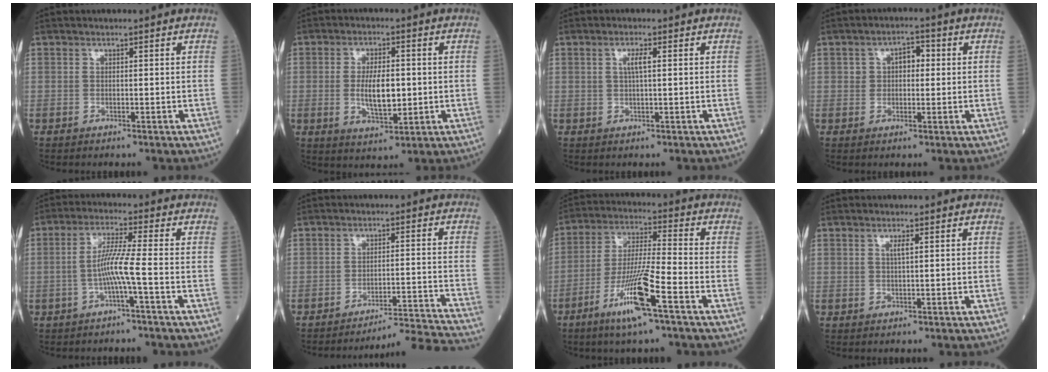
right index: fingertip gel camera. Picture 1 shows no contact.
{"total": 7.0, "force": [-0.3, 2.5, 6.5], "torque": [-0.119, -0.006, -0.003]}
{"total": 2.2, "force": [0.5, 0.2, 2.1], "torque": [-0.044, 0.001, 0.009]}
{"total": 3.9, "force": [0.8, 2.5, 2.9], "torque": [-0.043, 0.017, 0.012]}
{"total": 5.5, "force": [-1.6, -1.0, 5.1], "torque": [-0.103, 0.008, -0.032]}
{"total": 12.2, "force": [-11.5, -4.2, 0.6], "torque": [0.016, -0.010, -0.163]}
{"total": 11.6, "force": [-5.8, -0.1, 10.0], "torque": [-0.196, -0.016, -0.112]}
{"total": 1.3, "force": [0.5, 0.0, 1.2], "torque": [-0.027, -0.001, 0.008]}